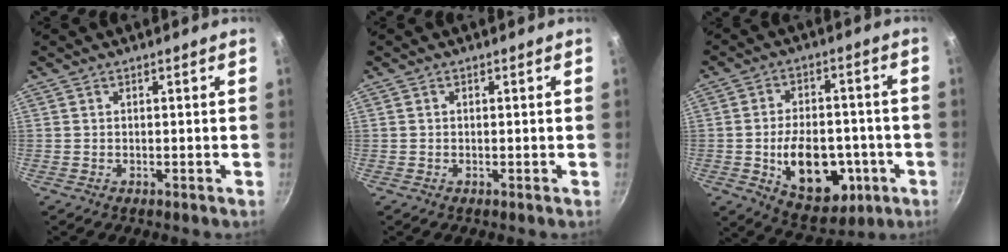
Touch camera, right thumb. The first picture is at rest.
{"total": 0.0}
{"total": 17.1, "force": [-4.2, 10.9, 12.4], "torque": [-0.151, 0.014, -0.046]}